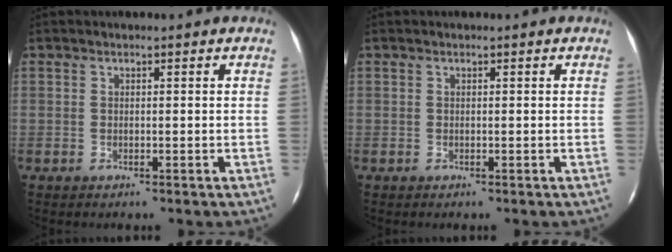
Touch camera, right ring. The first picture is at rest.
{"total": 0.0}